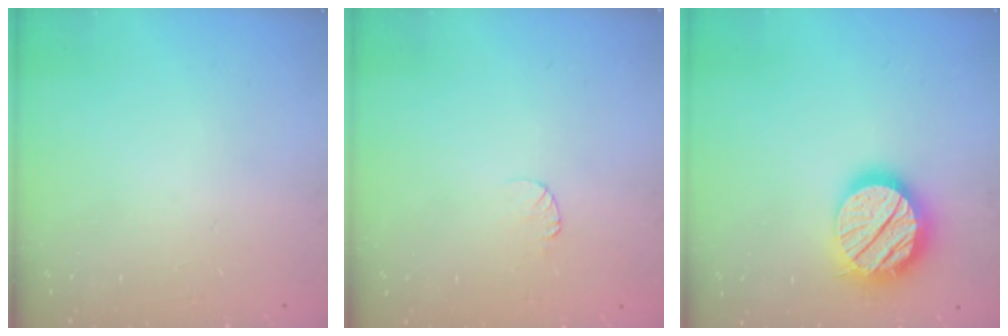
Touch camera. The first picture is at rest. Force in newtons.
{"total": 3.6, "press": 3.6, "slide": 0.4}
{"total": 18.0, "press": 17.9, "slide": 1.8}